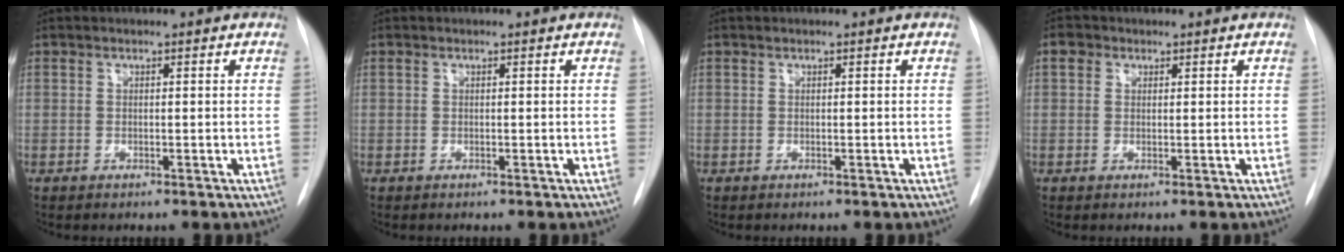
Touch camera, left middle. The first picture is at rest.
{"total": 0.0}
{"total": 0.0}
{"total": 1.8, "force": [0.8, 1.5, 0.5], "torque": [-0.008, 0.011, 0.010]}